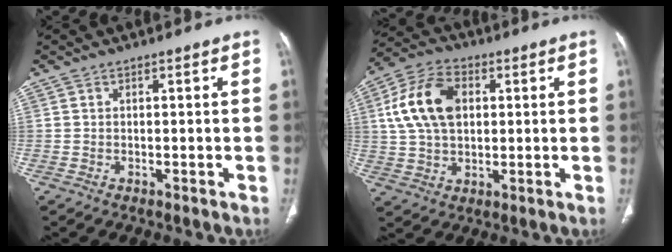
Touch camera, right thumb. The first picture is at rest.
{"total": 13.3, "force": [2.7, 8.7, 9.7], "torque": [-0.179, 0.013, 0.046]}